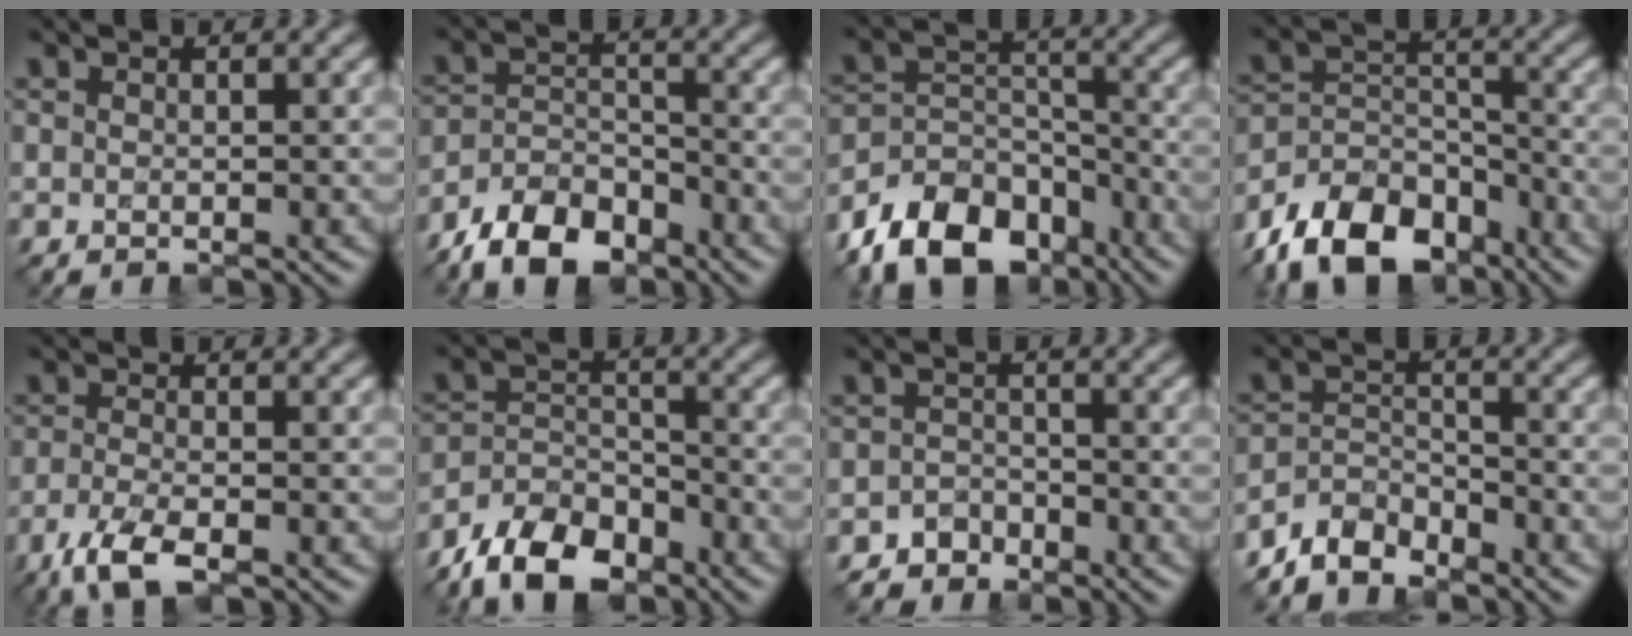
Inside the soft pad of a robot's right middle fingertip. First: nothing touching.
{"total": 7.3, "force": [-5.8, 3.3, 2.8], "torque": [-0.048, 0.001, -0.113]}
{"total": 9.7, "force": [-7.1, 5.5, 3.7], "torque": [-0.057, 0.007, -0.130]}
{"total": 10.7, "force": [-8.2, 5.5, 3.9], "torque": [-0.064, 0.007, -0.143]}
{"total": 4.0, "force": [-2.7, 1.2, 2.7], "torque": [-0.065, -0.007, -0.058]}
{"total": 8.2, "force": [-6.6, 3.8, 3.0], "torque": [-0.046, -0.002, -0.123]}
{"total": 2.2, "force": [-1.9, 1.2, -0.3], "torque": [0.011, 0.011, -0.040]}
{"total": 4.0, "force": [-3.6, 1.6, 0.8], "torque": [-0.011, 0.005, -0.077]}